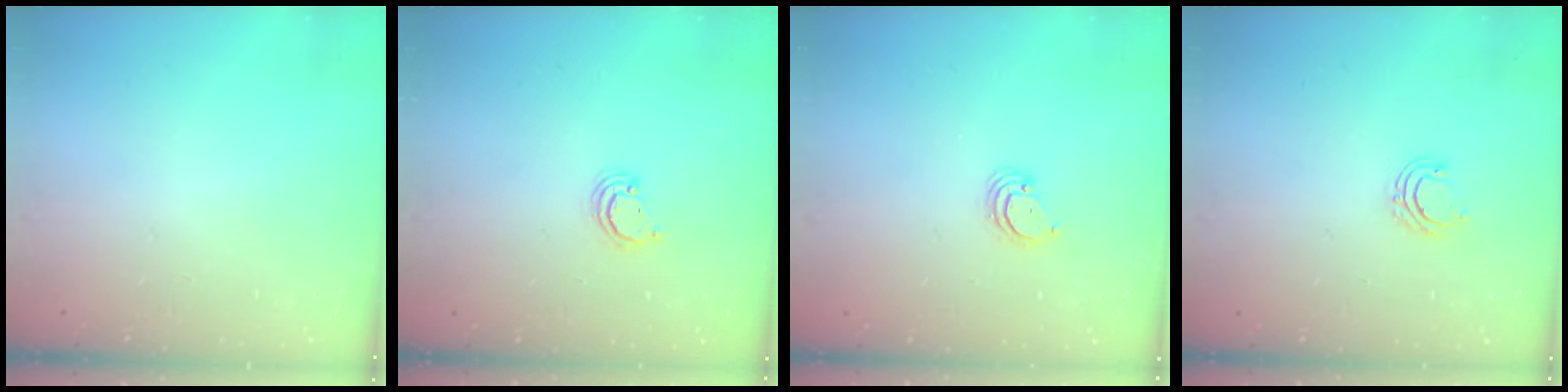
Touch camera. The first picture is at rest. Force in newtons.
{"total": 2.0, "press": 2.0, "slide": 0.2}
{"total": 2.9, "press": 2.9, "slide": 0.3}
{"total": 4.7, "press": 4.7, "slide": 0.8}